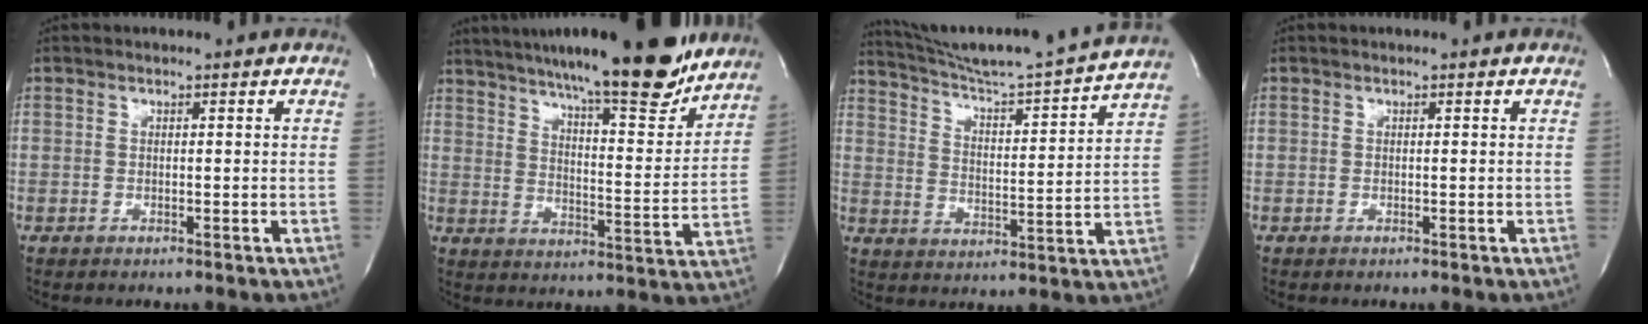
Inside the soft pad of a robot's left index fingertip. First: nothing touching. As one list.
[{"total": 21.5, "force": [18.1, 2.4, 11.2], "torque": [-0.177, -0.017, 0.252]}, {"total": 18.8, "force": [17.4, -2.0, 6.7], "torque": [-0.116, -0.048, 0.248]}, {"total": 0.0}]